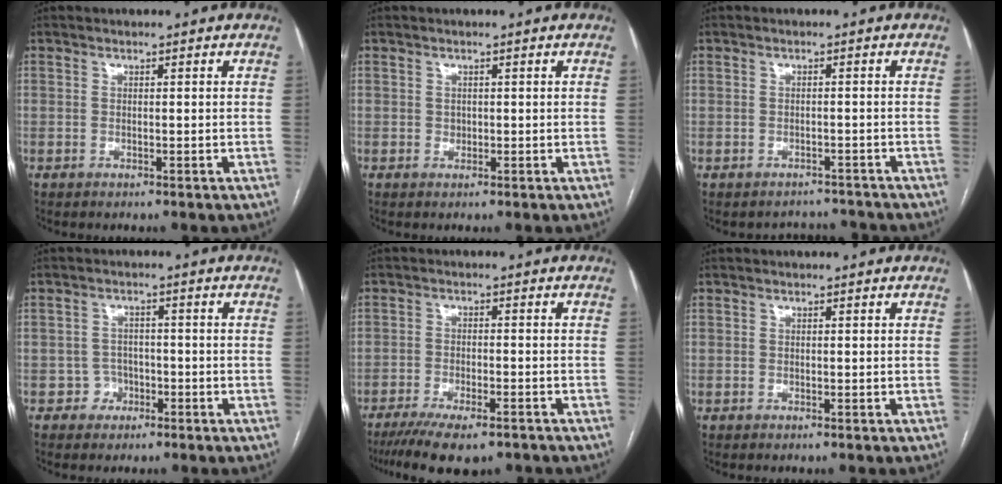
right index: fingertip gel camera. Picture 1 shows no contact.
{"total": 0.8, "force": [0.1, 0.8, 0.3], "torque": [-0.002, 0.002, 0.002]}
{"total": 3.5, "force": [-3.0, 1.4, -1.0], "torque": [0.010, 0.018, -0.040]}
{"total": 2.8, "force": [-1.2, 2.5, -0.1], "torque": [0.013, 0.013, -0.020]}
{"total": 11.1, "force": [-8.6, 3.0, 6.5], "torque": [-0.097, -0.015, -0.129]}
{"total": 0.0}